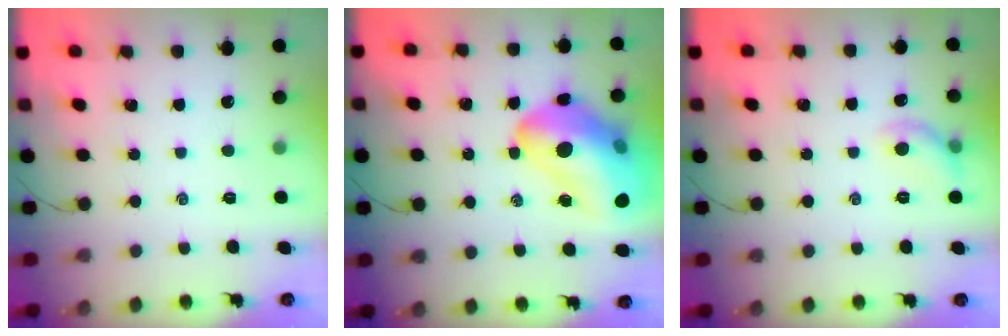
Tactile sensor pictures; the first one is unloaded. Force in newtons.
{"total": 26.0, "press": 25.3, "slide": 5.6}
{"total": 6.9, "press": 6.8, "slide": 0.9}